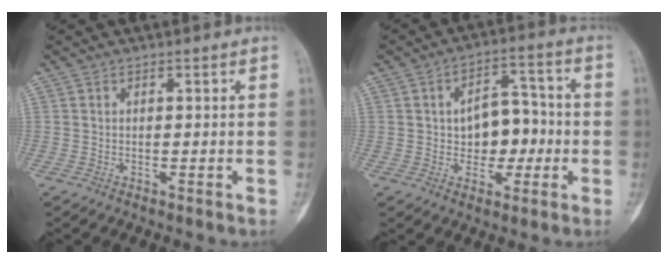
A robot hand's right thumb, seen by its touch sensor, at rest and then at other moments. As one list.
[{"total": 9.6, "force": [-0.9, 6.6, 6.9], "torque": [-0.061, 0.030, -0.015]}]